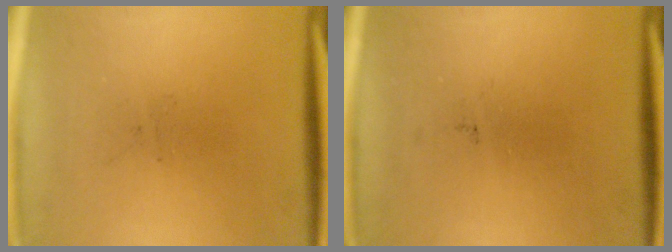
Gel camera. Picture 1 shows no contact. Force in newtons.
{"total": 0.0}